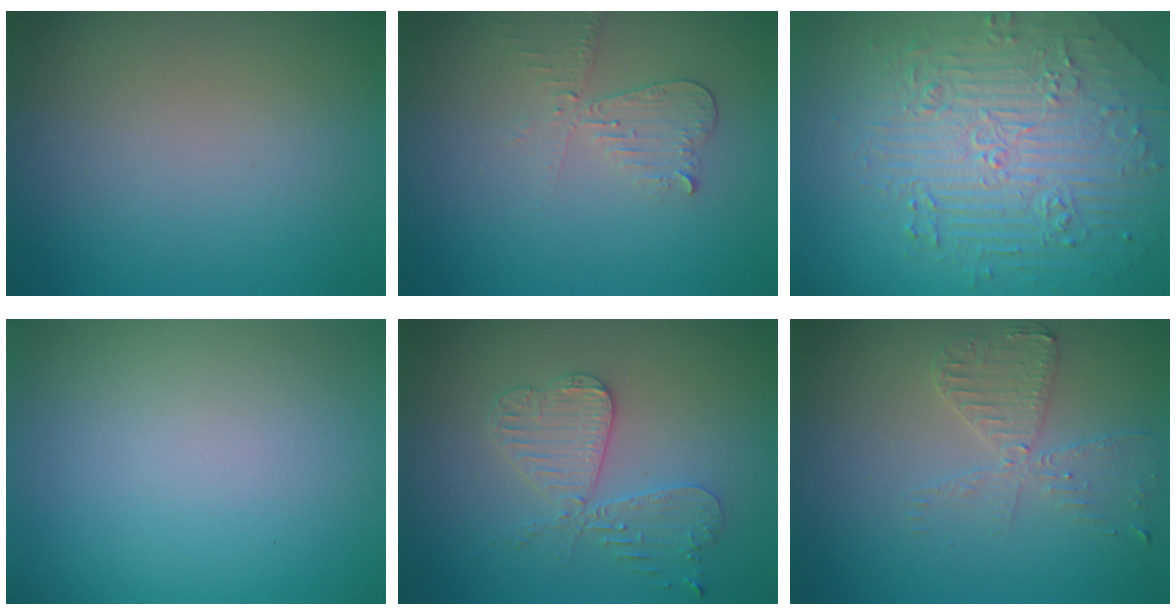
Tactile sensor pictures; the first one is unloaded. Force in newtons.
{"total": 2.4, "press": 2.4, "slide": 0.5}
{"total": 5.3, "press": 5.0, "slide": 1.6}
{"total": 0.0}
{"total": 4.0, "press": 3.7, "slide": 1.5}
{"total": 3.5, "press": 3.0, "slide": 1.8}